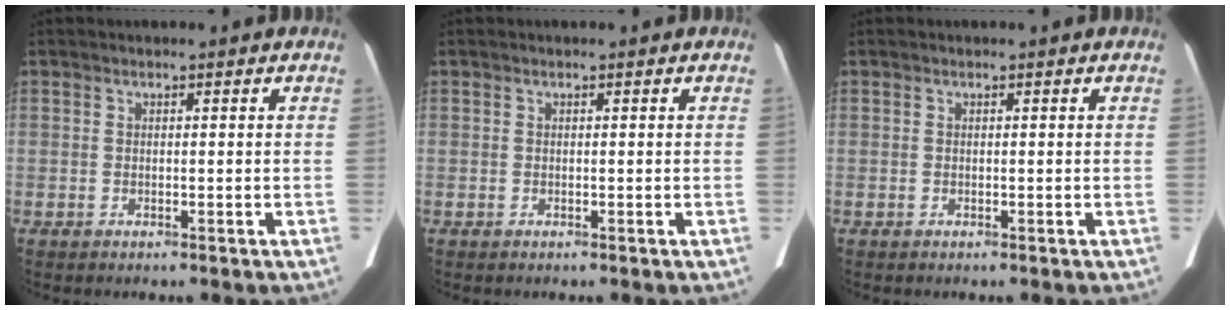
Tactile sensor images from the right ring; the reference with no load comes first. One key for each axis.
{"total": 0.0}
{"total": 0.0}